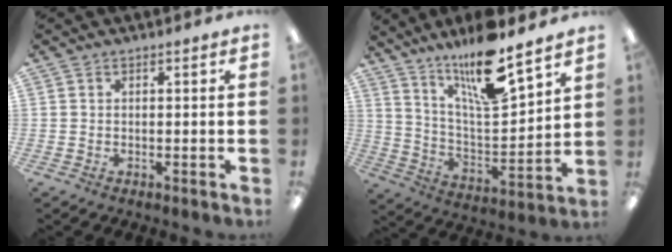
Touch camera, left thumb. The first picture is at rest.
{"total": 16.1, "force": [12.7, 3.0, 9.5], "torque": [-0.171, -0.082, 0.211]}